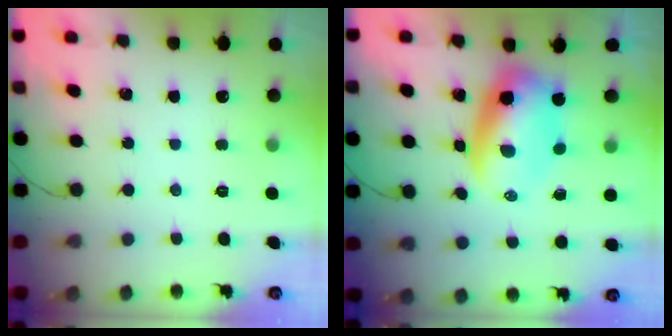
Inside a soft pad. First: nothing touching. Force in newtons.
{"total": 8.6, "press": 8.2, "slide": 2.5}